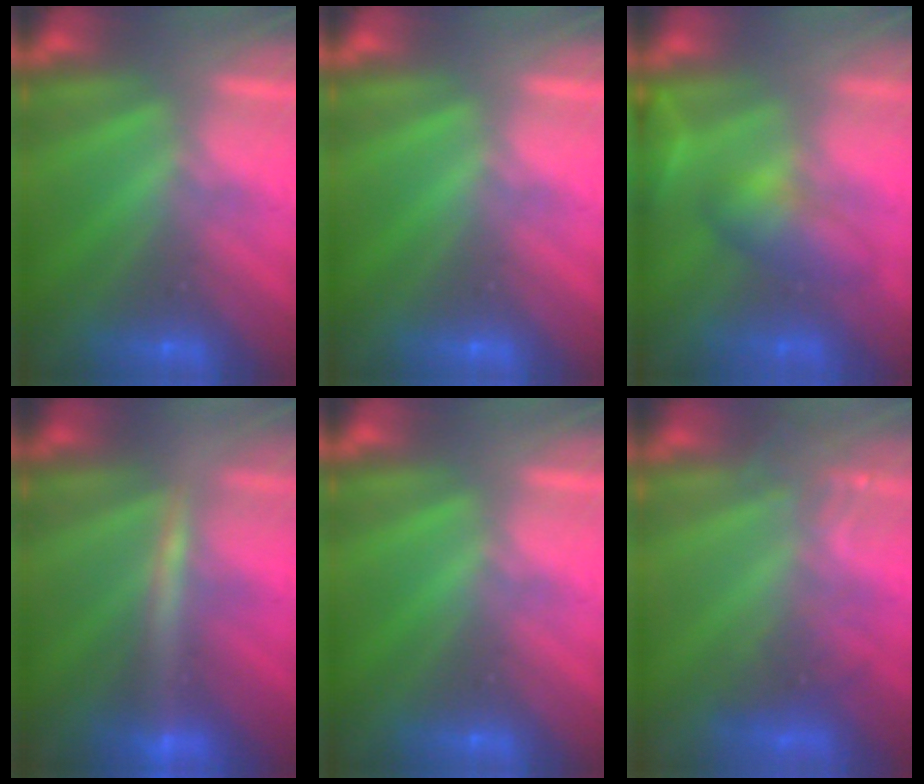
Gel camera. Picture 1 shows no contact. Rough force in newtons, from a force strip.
{"total": 0.0}
{"total": 4.5}
{"total": 2.5}
{"total": 0.0}
{"total": 3.3}